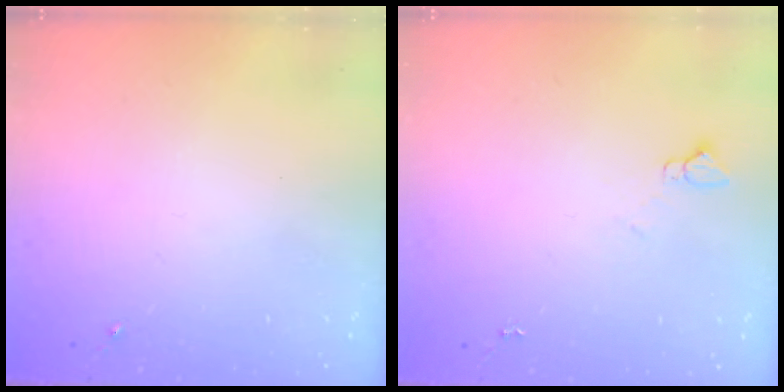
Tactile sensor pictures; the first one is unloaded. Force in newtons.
{"total": 3.1, "press": 3.1, "slide": 0.3}